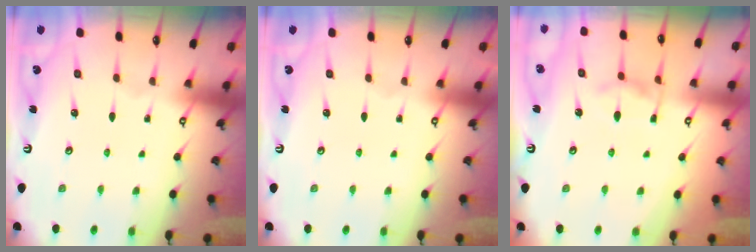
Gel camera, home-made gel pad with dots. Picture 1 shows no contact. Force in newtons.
{"total": 0.0}
{"total": 7.7, "press": 7.6, "slide": 1.2}